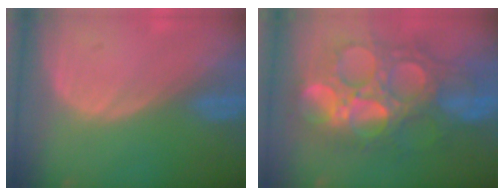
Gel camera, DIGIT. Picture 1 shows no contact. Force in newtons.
{"total": 13.5, "press": 13.4, "slide": 1.6}